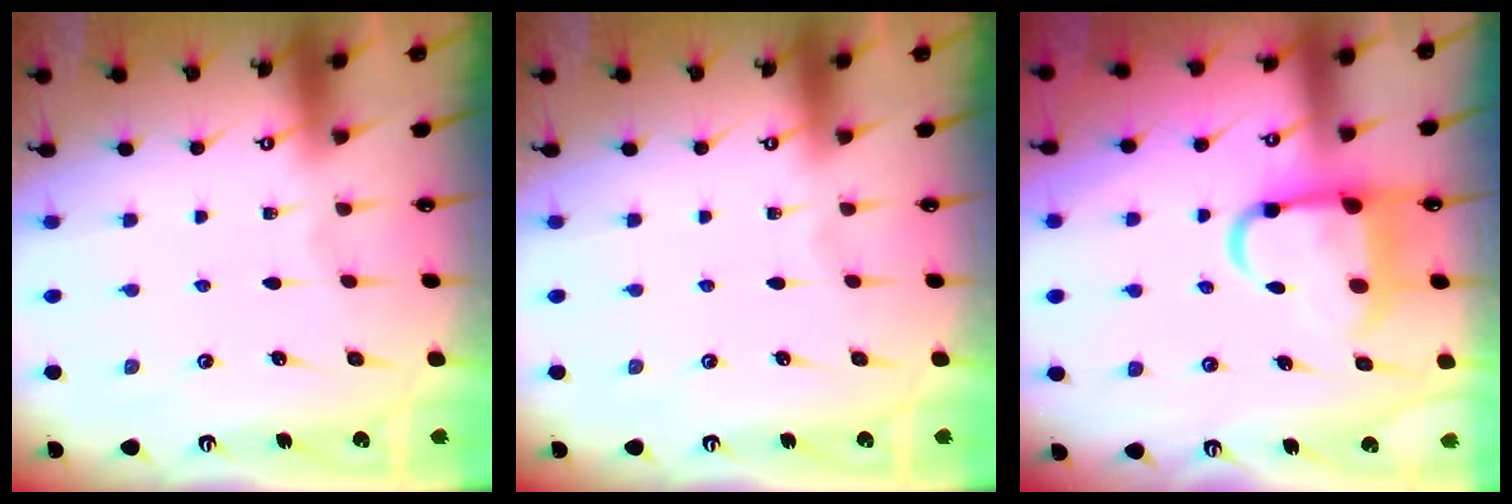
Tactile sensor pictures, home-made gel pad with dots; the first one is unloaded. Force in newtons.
{"total": 0.0}
{"total": 10.5, "press": 10.4, "slide": 1.2}